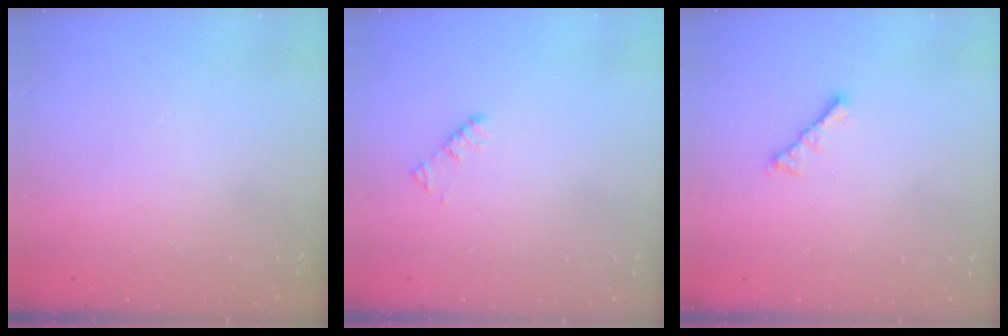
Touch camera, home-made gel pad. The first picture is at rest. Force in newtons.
{"total": 1.9, "press": 1.9, "slide": 0.3}
{"total": 3.4, "press": 3.4, "slide": 0.6}